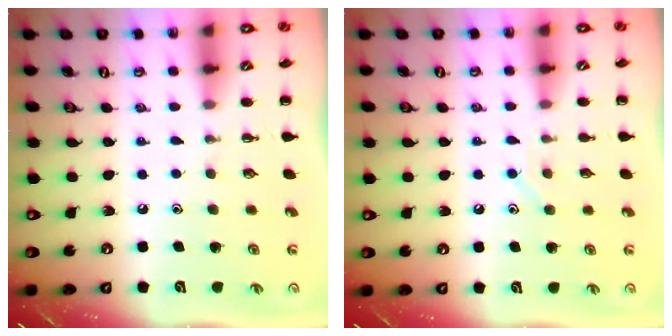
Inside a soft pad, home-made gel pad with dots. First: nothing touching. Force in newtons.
{"total": 6.3, "press": 6.2, "slide": 1.1}